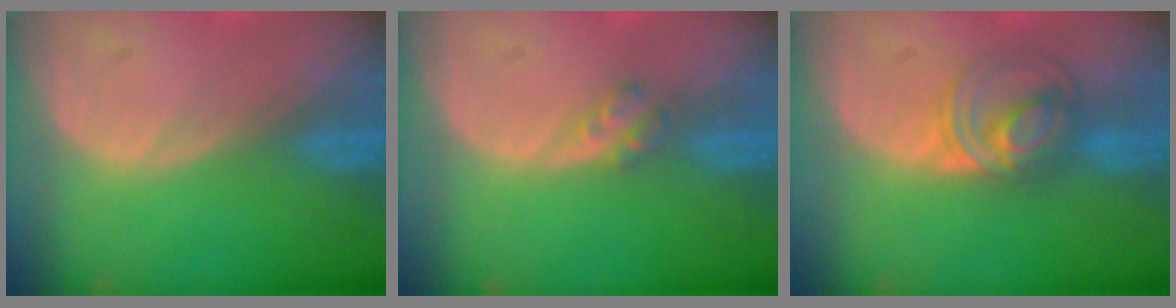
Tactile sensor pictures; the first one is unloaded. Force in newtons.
{"total": 2.5, "press": 2.1, "slide": 1.4}
{"total": 5.8, "press": 5.8, "slide": 0.3}